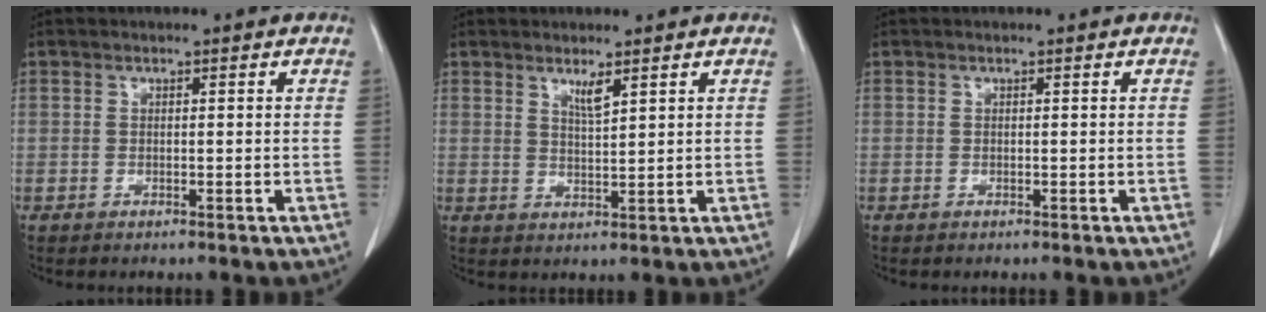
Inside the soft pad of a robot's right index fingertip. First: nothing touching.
{"total": 2.5, "force": [1.7, 0.1, 1.8], "torque": [-0.037, -0.009, 0.034]}
{"total": 0.0}